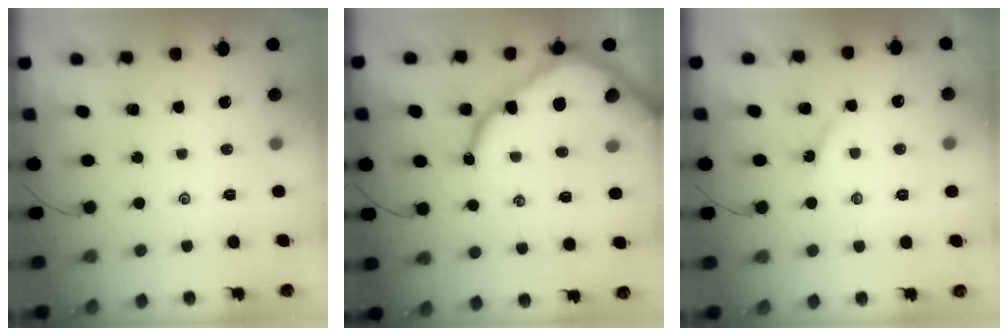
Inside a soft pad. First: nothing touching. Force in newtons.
{"total": 11.9, "press": 11.8, "slide": 1.3}
{"total": 2.5, "press": 2.5, "slide": 0.3}